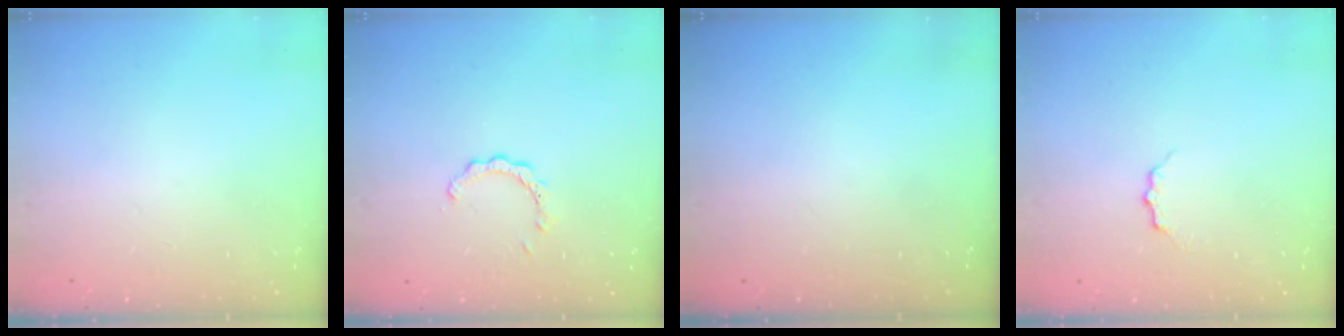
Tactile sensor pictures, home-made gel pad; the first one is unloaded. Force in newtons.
{"total": 2.1, "press": 2.1, "slide": 0.1}
{"total": 0.0}
{"total": 3.9, "press": 3.9, "slide": 0.5}